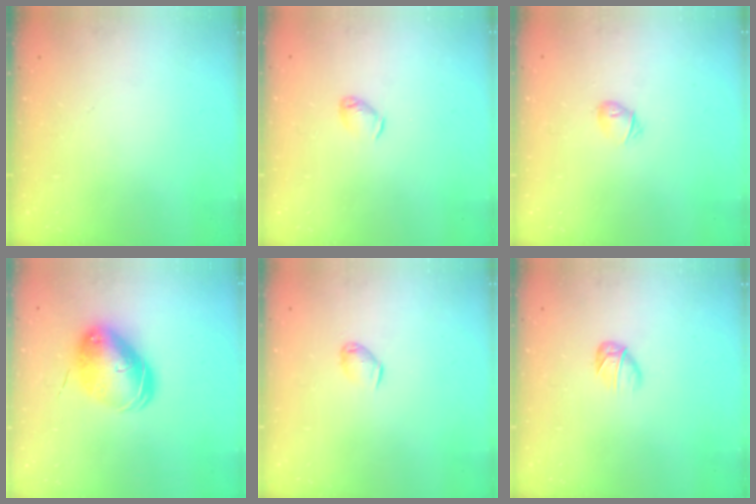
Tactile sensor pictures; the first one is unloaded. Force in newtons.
{"total": 2.9, "press": 2.9, "slide": 0.5}
{"total": 4.7, "press": 4.5, "slide": 1.3}
{"total": 9.1, "press": 9.0, "slide": 1.5}
{"total": 3.4, "press": 3.3, "slide": 0.7}
{"total": 3.4, "press": 3.3, "slide": 0.9}